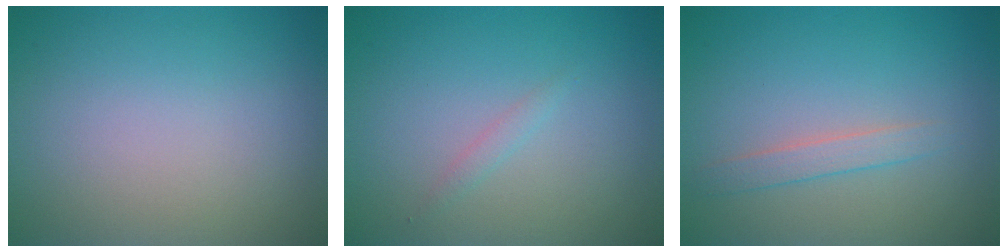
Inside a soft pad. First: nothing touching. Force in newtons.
{"total": 0.7, "press": 0.7, "slide": 0.1}
{"total": 1.5, "press": 1.5, "slide": 0.0}